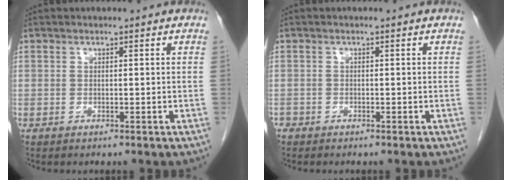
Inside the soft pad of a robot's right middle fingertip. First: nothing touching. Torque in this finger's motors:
{"motor_torque": [0.04, 0.06, -0.01, -0.01]}